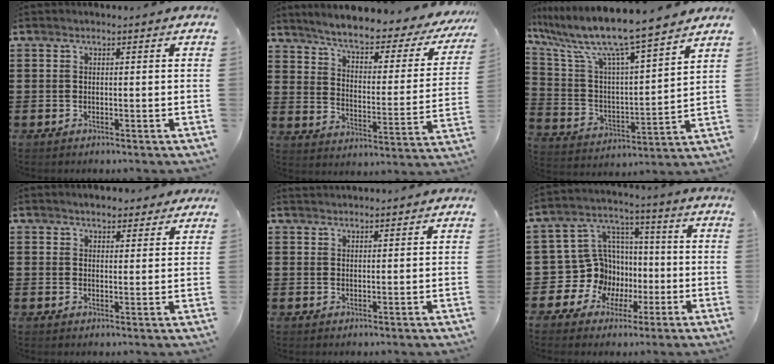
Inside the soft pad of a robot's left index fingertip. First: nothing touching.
{"total": 5.8, "force": [4.7, 0.6, 3.3], "torque": [-0.078, -0.038, 0.071]}
{"total": 9.6, "force": [8.2, 0.2, 4.9], "torque": [-0.132, -0.063, 0.134]}
{"total": 3.1, "force": [2.9, 1.0, 0.5], "torque": [-0.018, 0.001, 0.055]}
{"total": 1.5, "force": [1.5, 0.1, 0.1], "torque": [-0.004, 0.002, 0.030]}
{"total": 11.1, "force": [-1.2, 10.7, 2.7], "torque": [-0.102, -0.003, -0.011]}